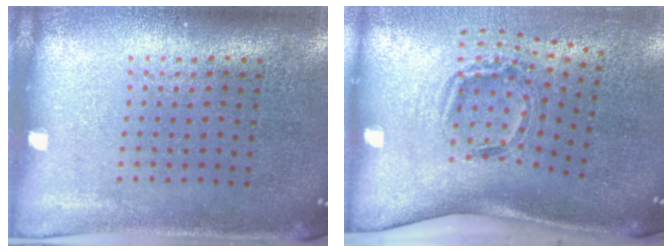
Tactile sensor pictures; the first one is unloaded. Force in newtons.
{"total": 2.0, "press": 1.3, "slide": 1.5}